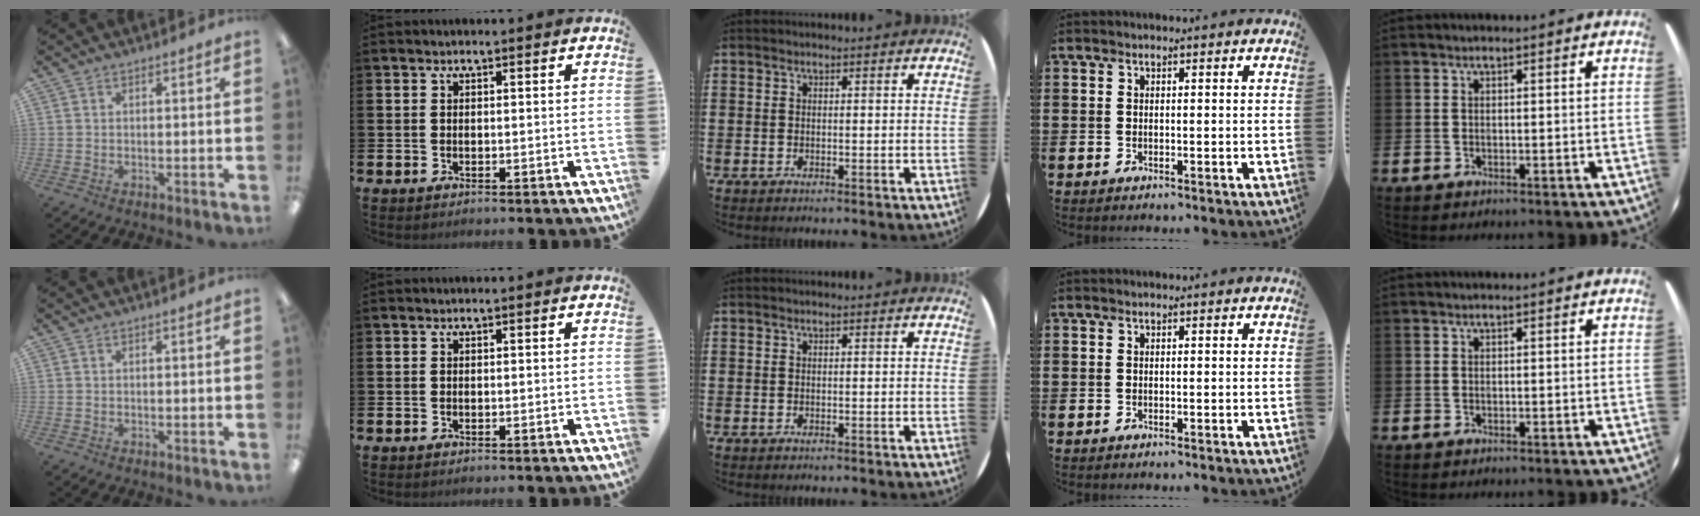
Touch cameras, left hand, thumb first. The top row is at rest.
{}